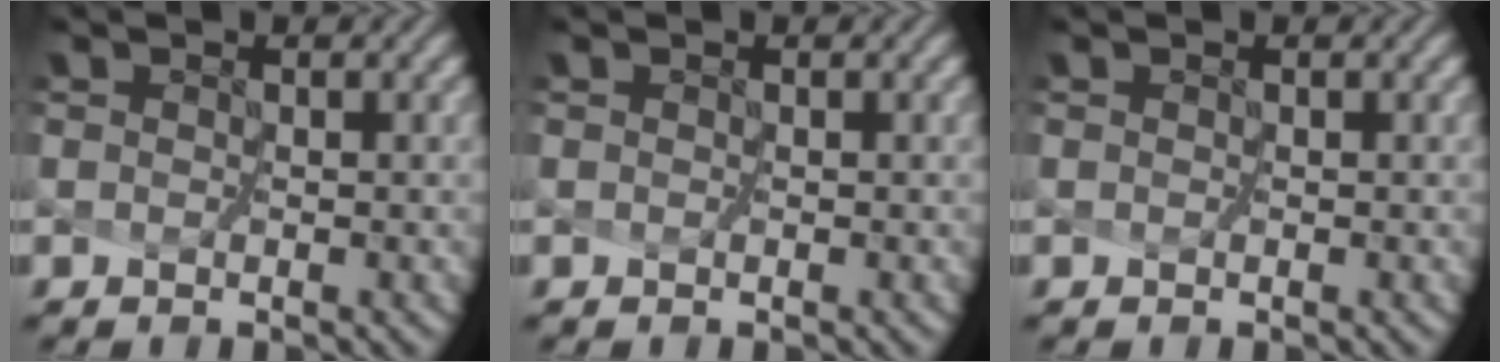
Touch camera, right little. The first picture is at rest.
{"total": 0.0}
{"total": 0.0}